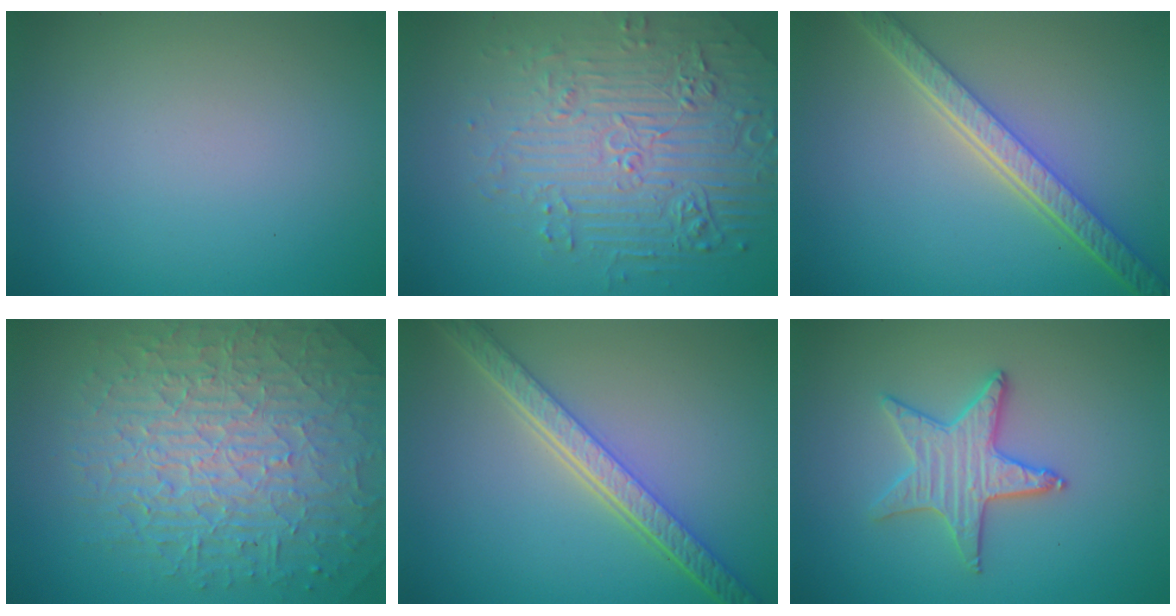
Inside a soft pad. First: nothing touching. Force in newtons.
{"total": 7.0, "press": 5.3, "slide": 4.6}
{"total": 5.6, "press": 4.3, "slide": 3.7}
{"total": 9.9, "press": 6.5, "slide": 7.5}
{"total": 5.7, "press": 4.4, "slide": 3.7}
{"total": 3.3, "press": 3.3, "slide": 0.3}